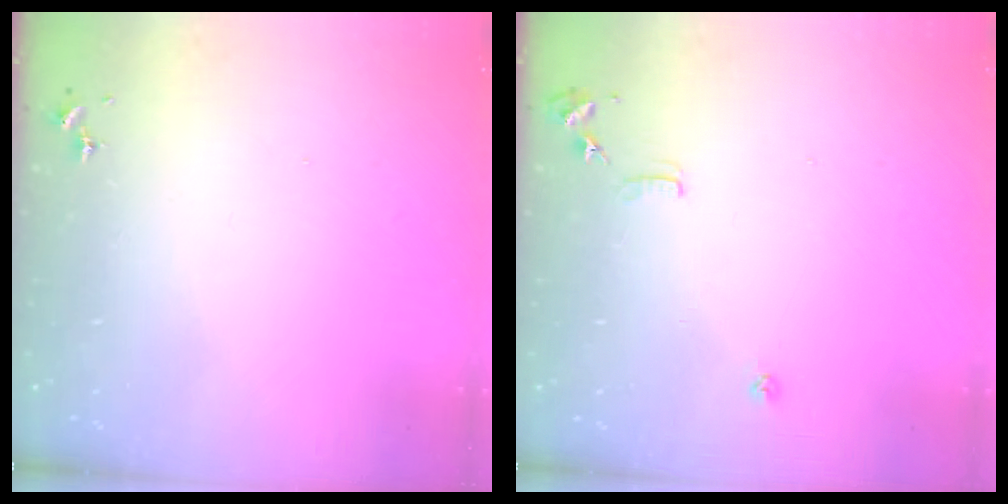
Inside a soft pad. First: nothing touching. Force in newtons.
{"total": 7.4, "press": 7.4, "slide": 0.7}